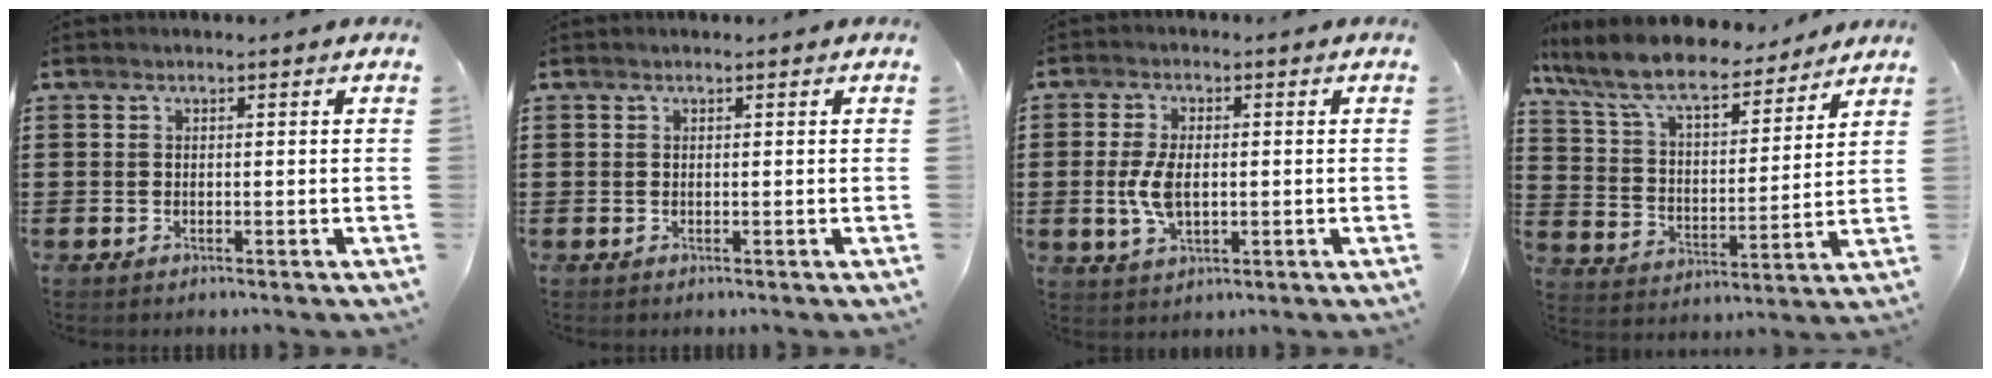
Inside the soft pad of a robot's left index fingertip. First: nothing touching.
{"total": 0.0}
{"total": 5.7, "force": [-0.1, 2.9, 4.9], "torque": [-0.121, -0.003, -0.010]}
{"total": 9.8, "force": [8.6, 1.7, 4.2], "torque": [-0.118, -0.048, 0.149]}